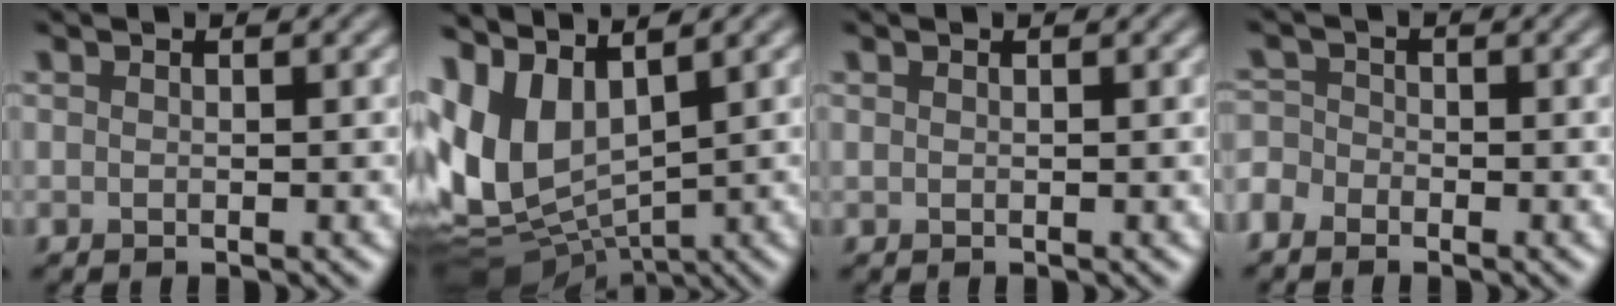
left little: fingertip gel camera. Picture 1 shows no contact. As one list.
[{"total": 10.5, "force": [2.4, 6.2, 8.2], "torque": [-0.197, -0.008, 0.051]}, {"total": 0.0}, {"total": 2.3, "force": [-1.7, 1.4, 0.7], "torque": [-0.013, -0.001, -0.042]}]